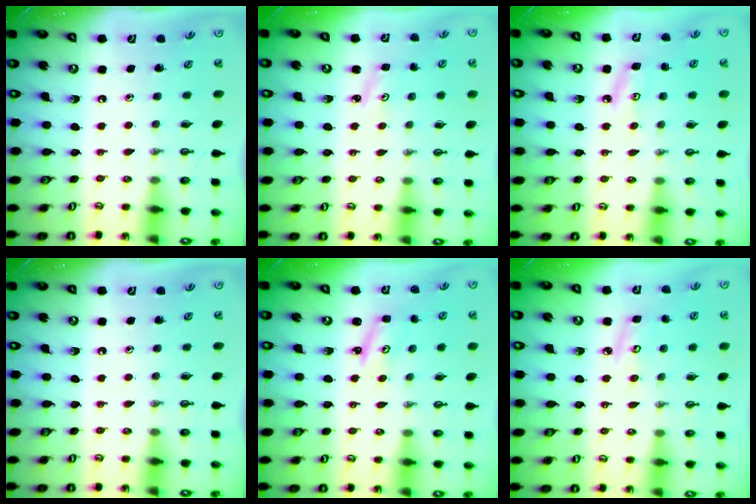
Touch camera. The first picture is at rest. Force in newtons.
{"total": 2.6, "press": 2.6, "slide": 0.4}
{"total": 6.1, "press": 6.0, "slide": 0.6}
{"total": 0.0}
{"total": 2.6, "press": 2.6, "slide": 0.1}
{"total": 5.6, "press": 5.6, "slide": 0.4}